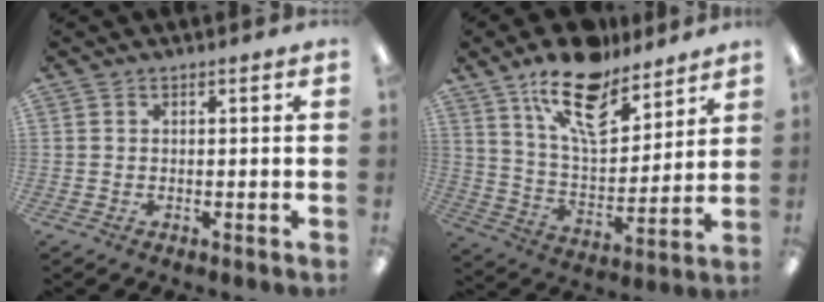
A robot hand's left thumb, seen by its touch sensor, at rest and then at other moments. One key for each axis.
{"total": 17.8, "fx": 12.7, "fy": 7.7, "fz": 9.8, "tx": -0.168, "ty": -0.066, "tz": 0.221}